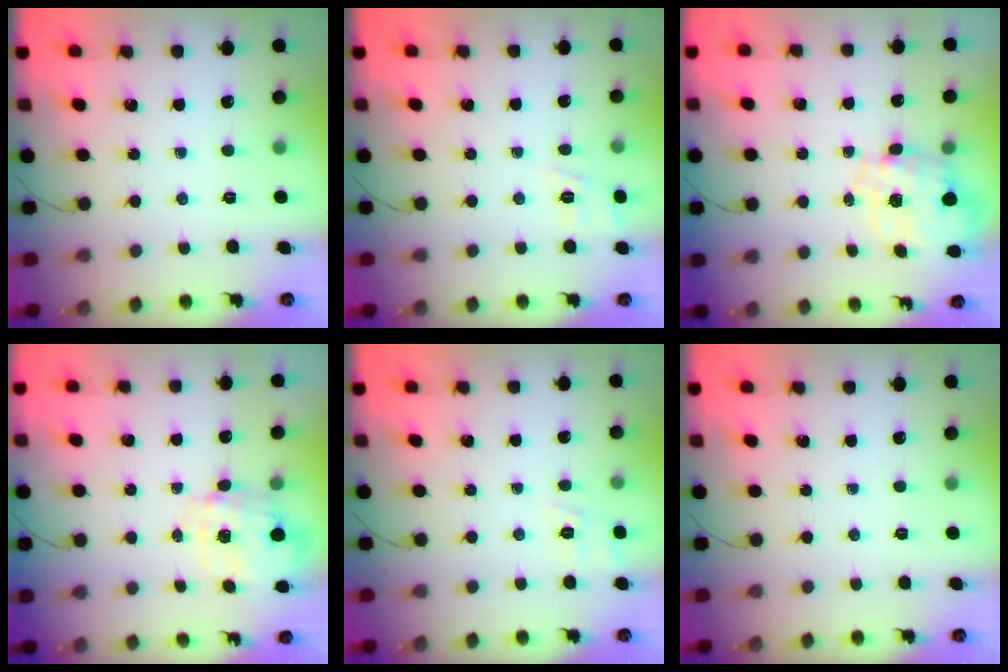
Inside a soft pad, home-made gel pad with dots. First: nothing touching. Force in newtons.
{"total": 3.6, "press": 3.2, "slide": 1.7}
{"total": 2.5, "press": 2.3, "slide": 0.9}
{"total": 3.8, "press": 3.7, "slide": 0.7}
{"total": 2.9, "press": 2.3, "slide": 1.8}
{"total": 0.0}